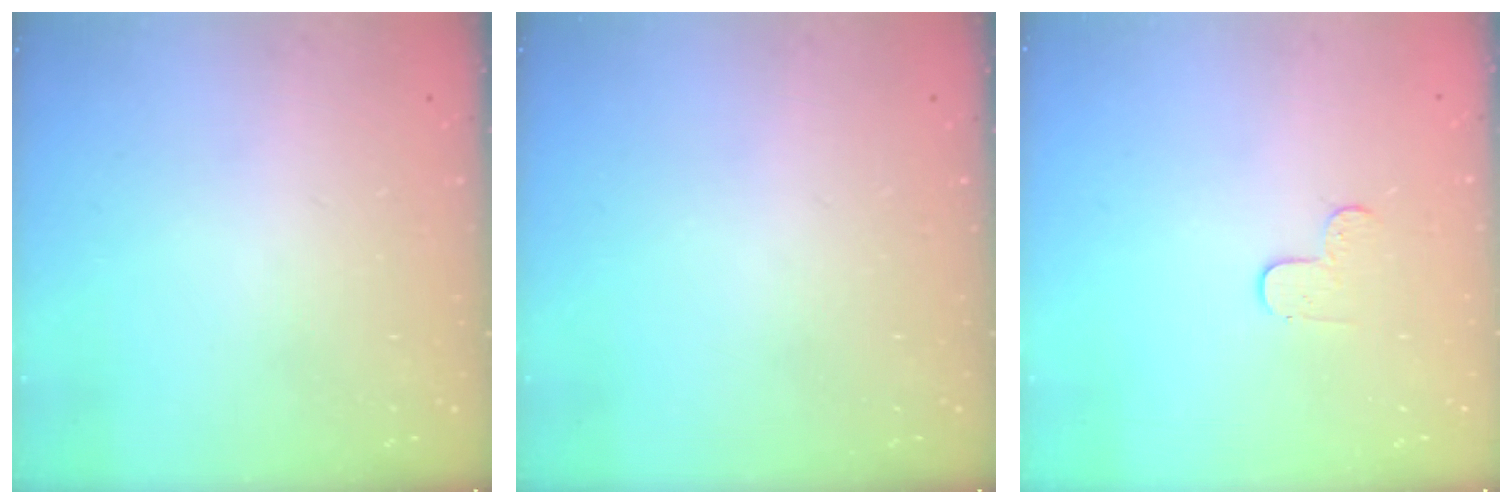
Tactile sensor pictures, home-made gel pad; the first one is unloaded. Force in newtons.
{"total": 0.0}
{"total": 3.5, "press": 3.5, "slide": 0.4}